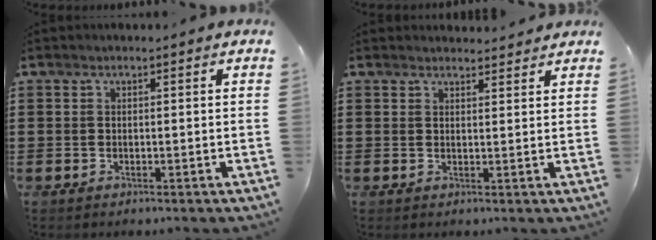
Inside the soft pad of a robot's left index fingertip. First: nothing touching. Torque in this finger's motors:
{"motor_torque": [0.00, 0.00, -0.04, -0.06]}